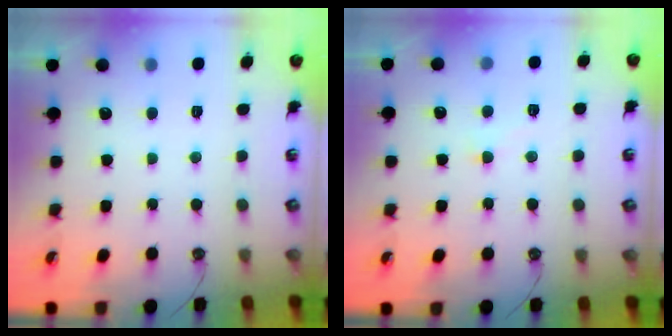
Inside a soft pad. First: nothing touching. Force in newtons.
{"total": 2.0, "press": 1.7, "slide": 1.0}